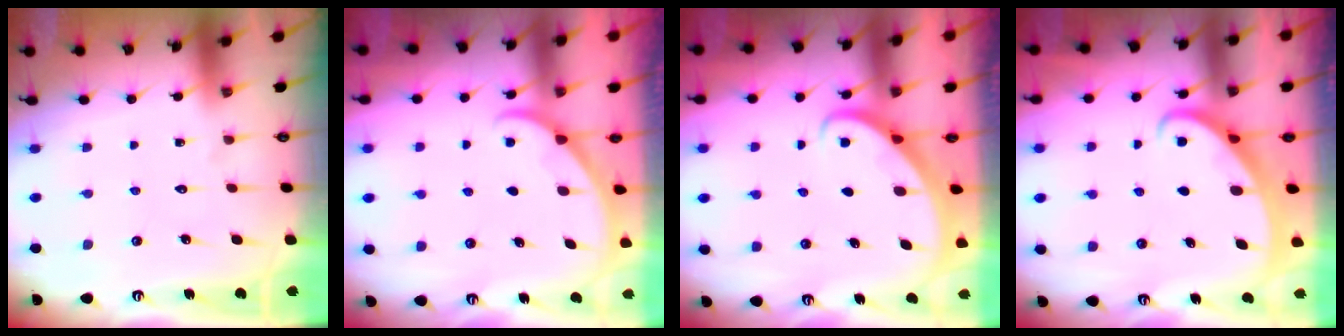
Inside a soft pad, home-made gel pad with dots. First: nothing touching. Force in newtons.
{"total": 2.1, "press": 2.1, "slide": 0.2}
{"total": 2.7, "press": 2.7, "slide": 0.2}
{"total": 2.2, "press": 2.2, "slide": 0.2}